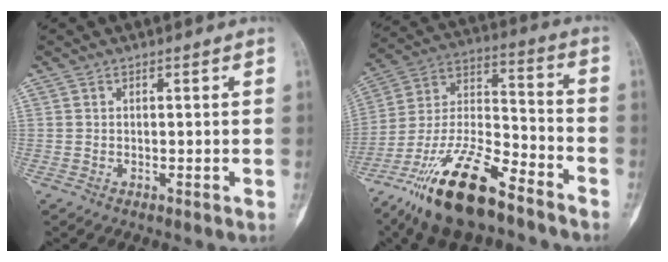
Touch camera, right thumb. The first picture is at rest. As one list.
[{"total": 20.4, "force": [-13.9, 6.8, 13.4], "torque": [-0.265, 0.067, -0.253]}]